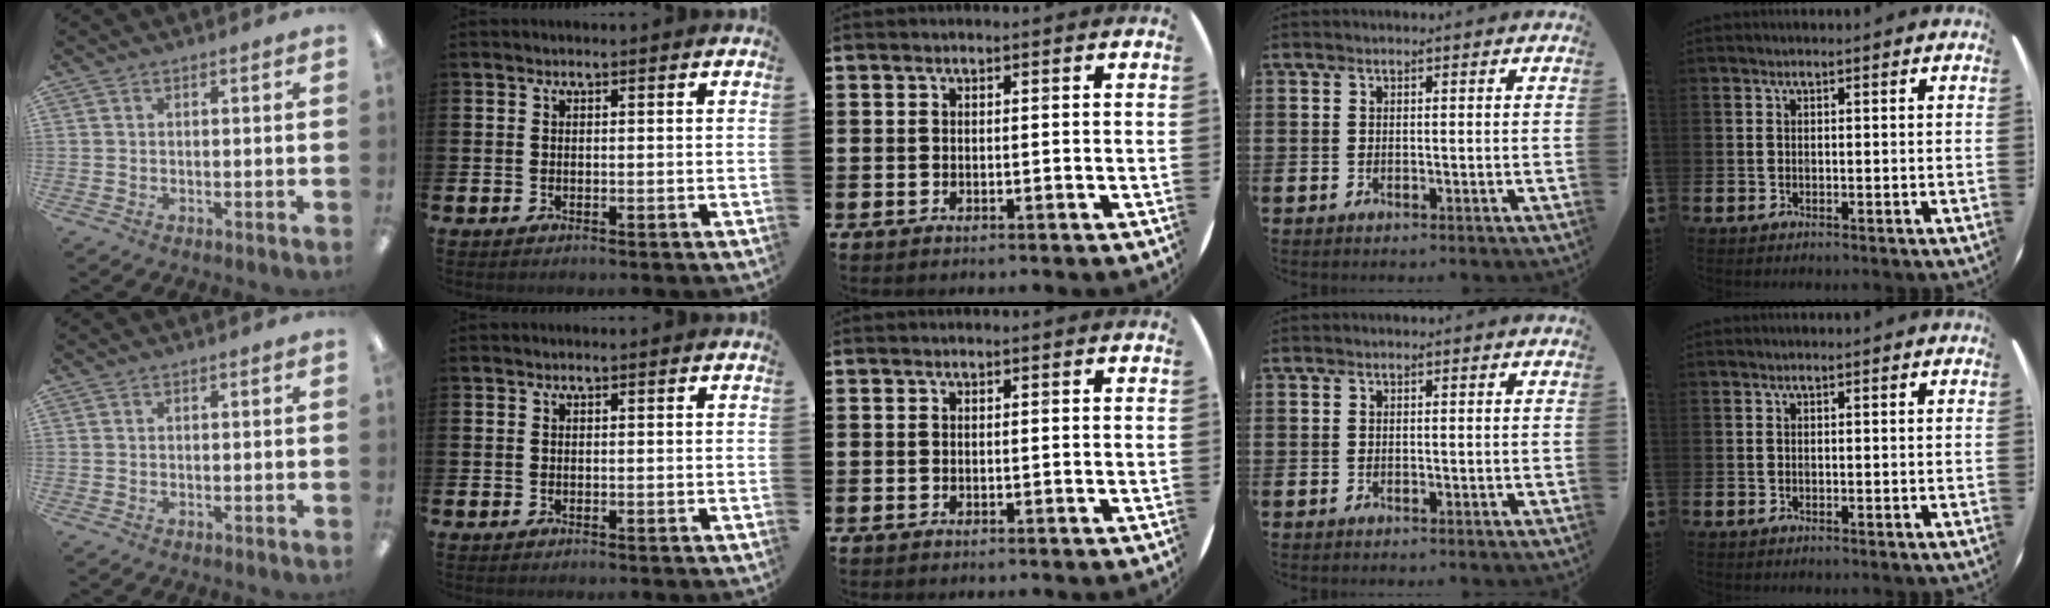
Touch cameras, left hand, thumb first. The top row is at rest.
{}